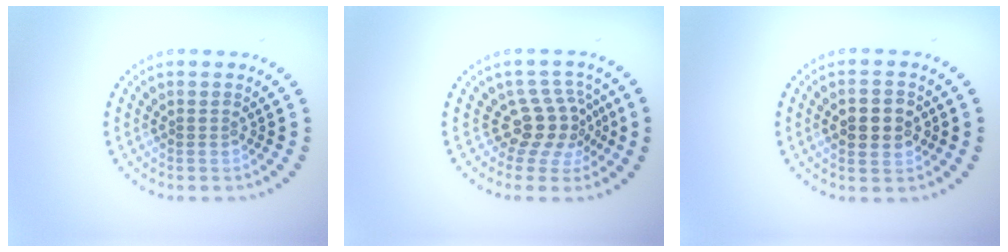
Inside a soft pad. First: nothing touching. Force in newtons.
{"total": 3.7, "press": 2.7, "slide": 2.5}
{"total": 4.2, "press": 4.2, "slide": 0.1}